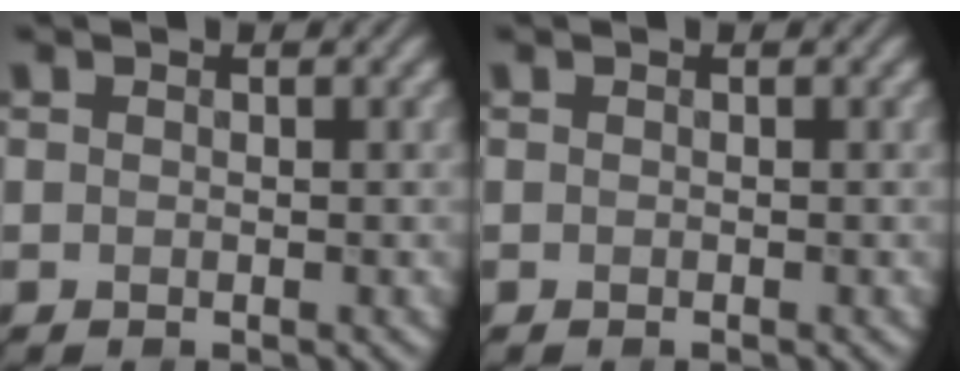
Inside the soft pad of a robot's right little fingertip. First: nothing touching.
{"total": 0.0}